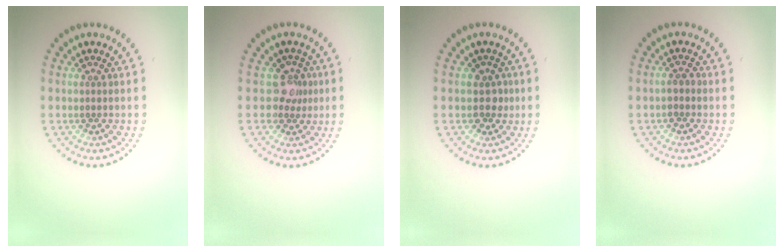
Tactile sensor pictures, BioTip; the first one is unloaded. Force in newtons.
{"total": 2.1, "press": 1.6, "slide": 1.4}
{"total": 1.6, "press": 1.4, "slide": 0.8}
{"total": 1.2, "press": 1.1, "slide": 0.5}